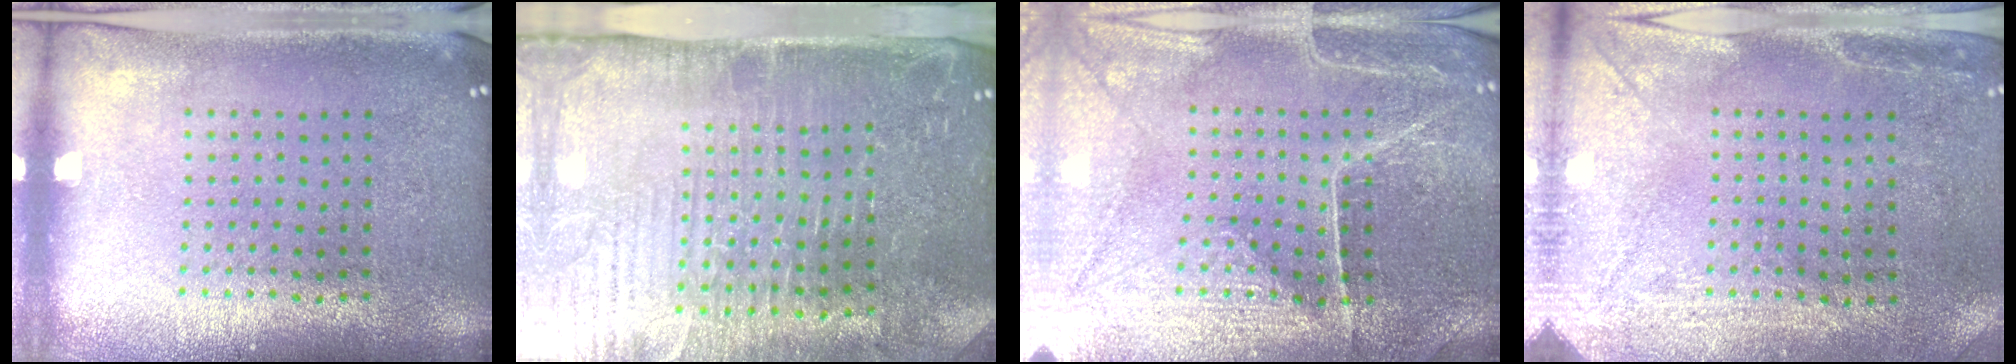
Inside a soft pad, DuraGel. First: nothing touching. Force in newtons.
{"total": 5.0, "press": 4.5, "slide": 2.2}
{"total": 2.7, "press": 2.7, "slide": 0.2}
{"total": 3.0, "press": 2.4, "slide": 1.9}